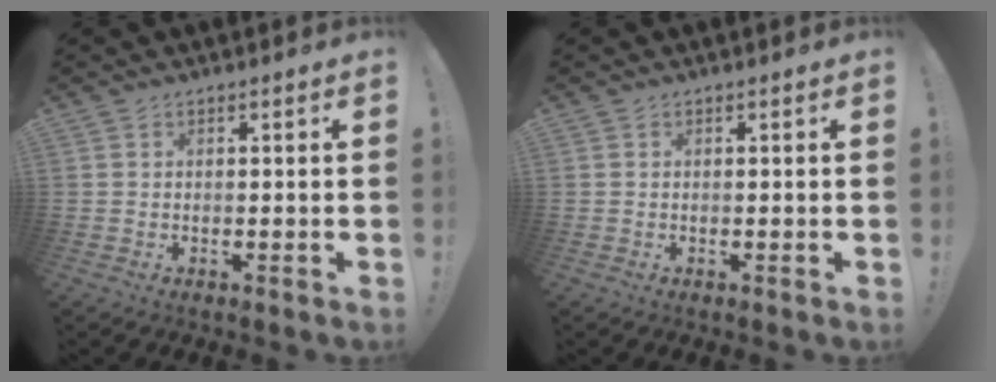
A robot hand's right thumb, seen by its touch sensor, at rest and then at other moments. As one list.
[{"total": 0.0}]